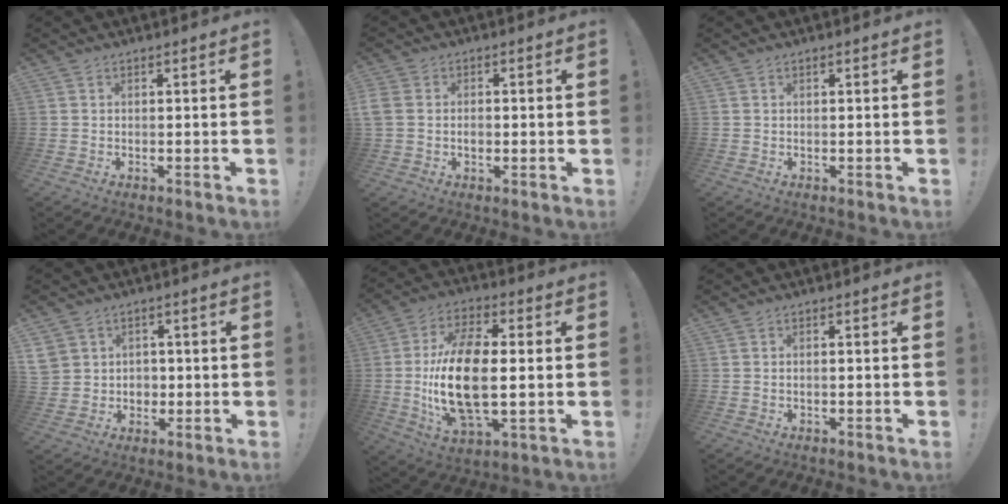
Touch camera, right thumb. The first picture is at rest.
{"total": 3.6, "force": [-0.6, 3.0, 2.0], "torque": [-0.039, 0.004, -0.012]}
{"total": 0.0}
{"total": 6.7, "force": [1.5, 6.3, 1.4], "torque": [-0.028, -0.006, 0.034]}
{"total": 20.1, "force": [-0.3, 9.8, 17.5], "torque": [-0.354, -0.004, -0.008]}
{"total": 0.5, "force": [-0.3, 0.1, 0.4], "torque": [-0.010, 0.000, -0.005]}